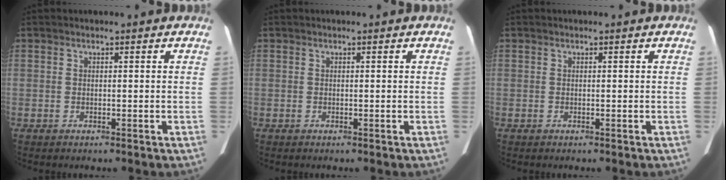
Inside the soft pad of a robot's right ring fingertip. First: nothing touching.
{"total": 0.0}
{"total": 0.0}